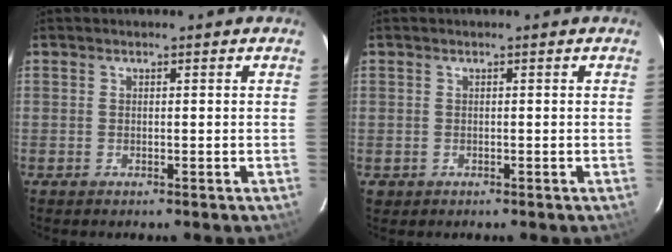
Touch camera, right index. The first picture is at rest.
{"total": 1.6, "force": [-0.3, 1.6, 0.1], "torque": [-0.002, 0.001, -0.002]}